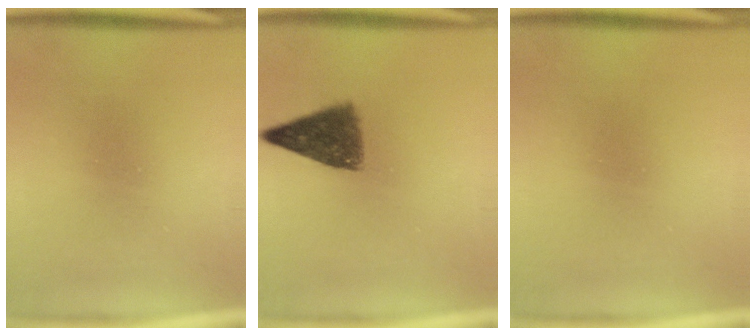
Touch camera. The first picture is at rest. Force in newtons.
{"total": 7.3}
{"total": 0.5}